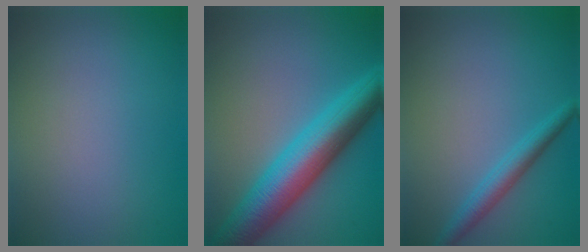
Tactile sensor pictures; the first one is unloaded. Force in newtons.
{"total": 9.3, "press": 9.3, "slide": 0.1}
{"total": 2.4, "press": 2.4, "slide": 0.1}